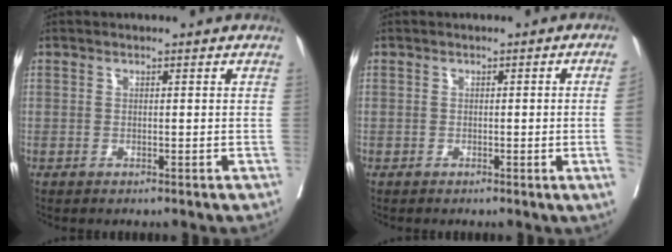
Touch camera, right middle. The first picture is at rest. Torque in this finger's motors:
{"motor_torque": [0.71, 0.00, -0.15, -0.07]}